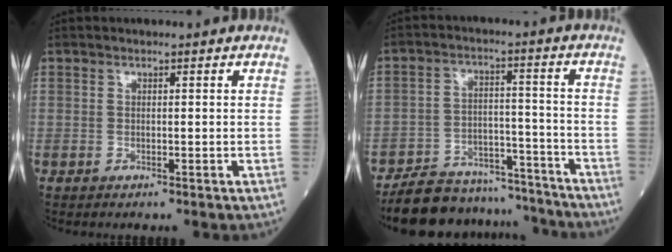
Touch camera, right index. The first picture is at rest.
{"total": 14.3, "force": [-13.5, 4.2, 2.2], "torque": [-0.025, 0.035, -0.201]}